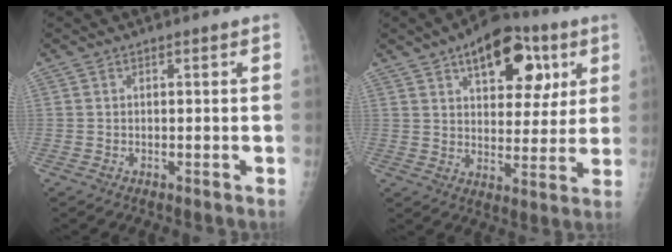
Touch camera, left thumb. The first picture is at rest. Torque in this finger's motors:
{"motor_torque": [1.27, 1.45, 0.59, -0.64, 0.10]}